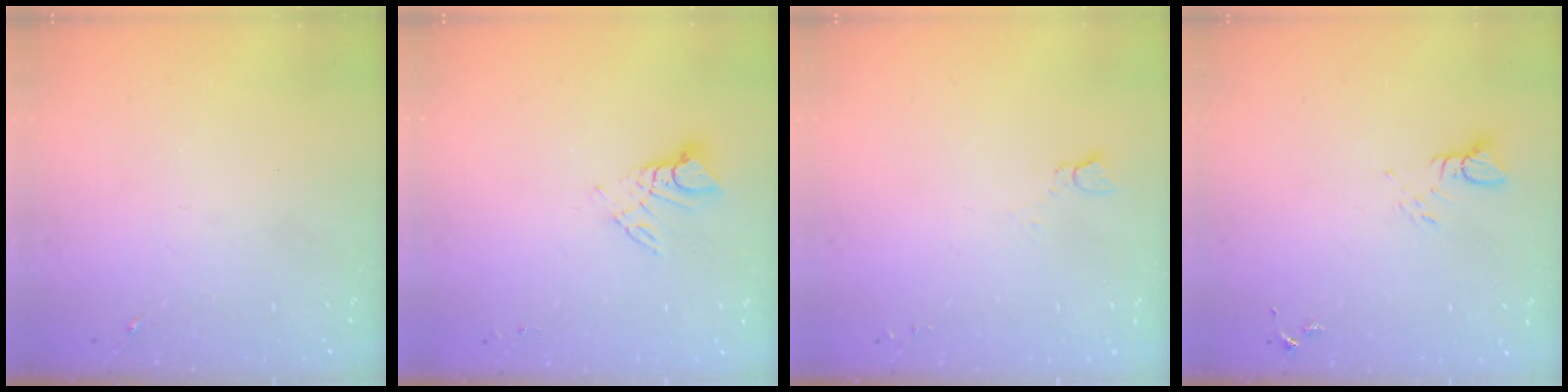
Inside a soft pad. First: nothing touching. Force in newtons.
{"total": 6.8, "press": 6.8, "slide": 0.5}
{"total": 2.7, "press": 2.7, "slide": 0.3}
{"total": 3.9, "press": 3.9, "slide": 0.4}